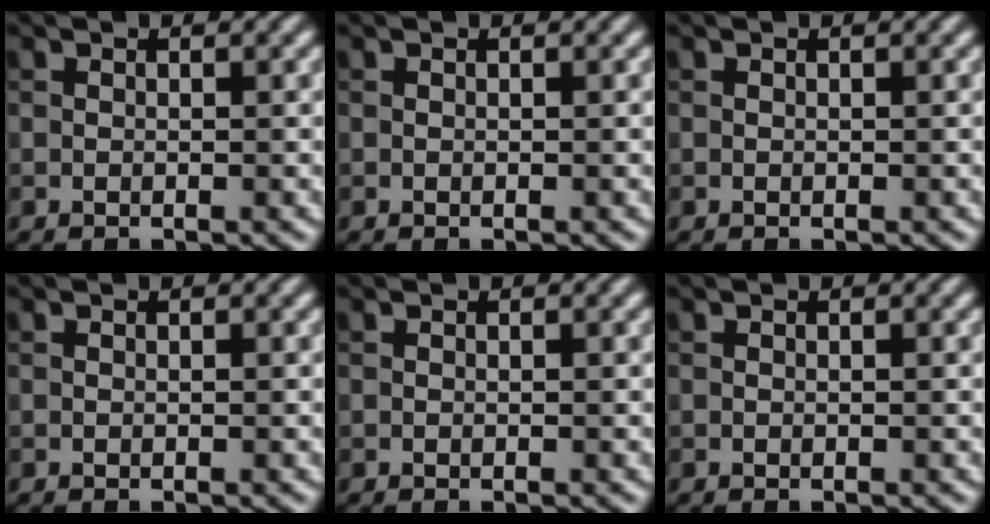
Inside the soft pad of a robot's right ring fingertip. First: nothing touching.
{"total": 0.0}
{"total": 0.0}
{"total": 0.0}
{"total": 0.0}
{"total": 0.0}